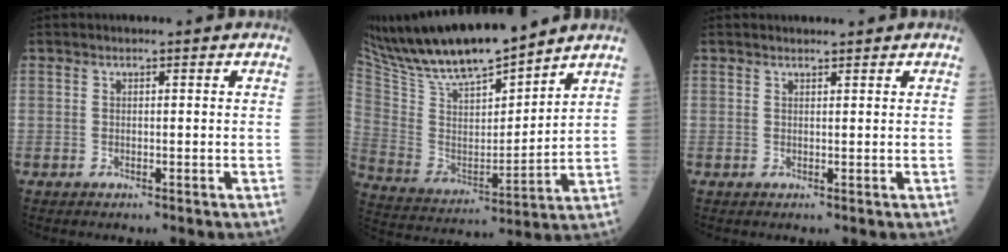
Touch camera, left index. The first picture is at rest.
{"total": 17.5, "force": [15.4, 2.2, 7.9], "torque": [-0.155, -0.003, 0.291]}
{"total": 1.2, "force": [1.2, 0.1, 0.3], "torque": [-0.006, 0.005, 0.021]}